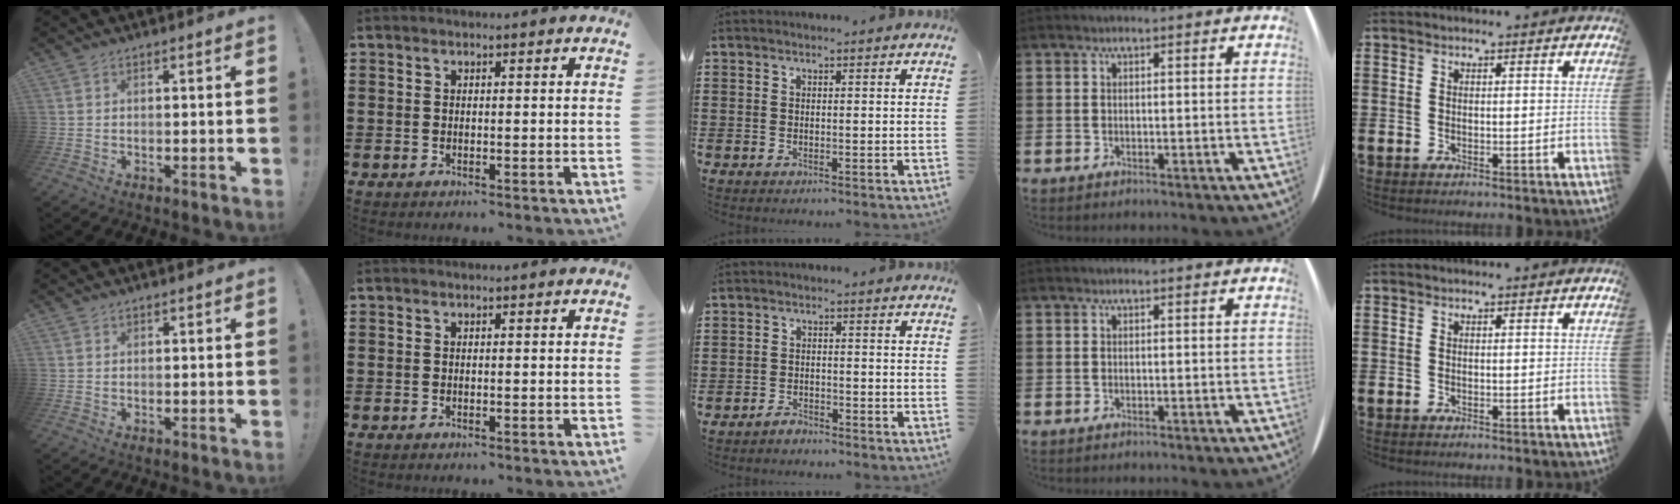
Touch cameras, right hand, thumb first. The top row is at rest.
{"thumb": {"total": 0.5, "force": [0.4, 0.3, -0.1], "torque": [0.009, -0.004, 0.007]}, "middle": {"total": 2.0, "force": [-1.9, 0.5, 0.3], "torque": [-0.011, 0.001, -0.038]}}